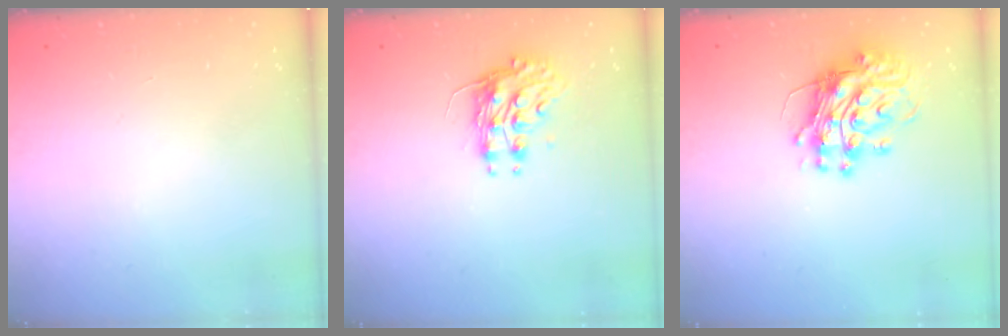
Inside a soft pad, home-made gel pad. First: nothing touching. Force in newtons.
{"total": 8.4, "press": 8.4, "slide": 0.3}
{"total": 13.1, "press": 13.1, "slide": 1.3}